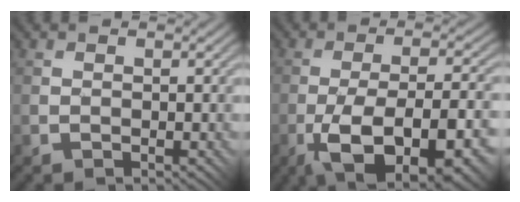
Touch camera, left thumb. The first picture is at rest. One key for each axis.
{"total": 13.0, "fx": -5.9, "fy": 4.2, "fz": 10.7, "tx": -0.170, "ty": -0.003, "tz": -0.091}